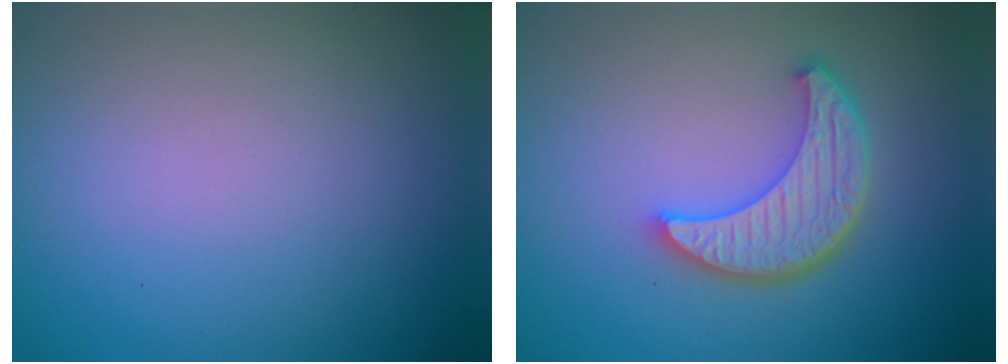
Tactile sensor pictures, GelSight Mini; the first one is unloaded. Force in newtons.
{"total": 5.6, "press": 4.2, "slide": 3.6}